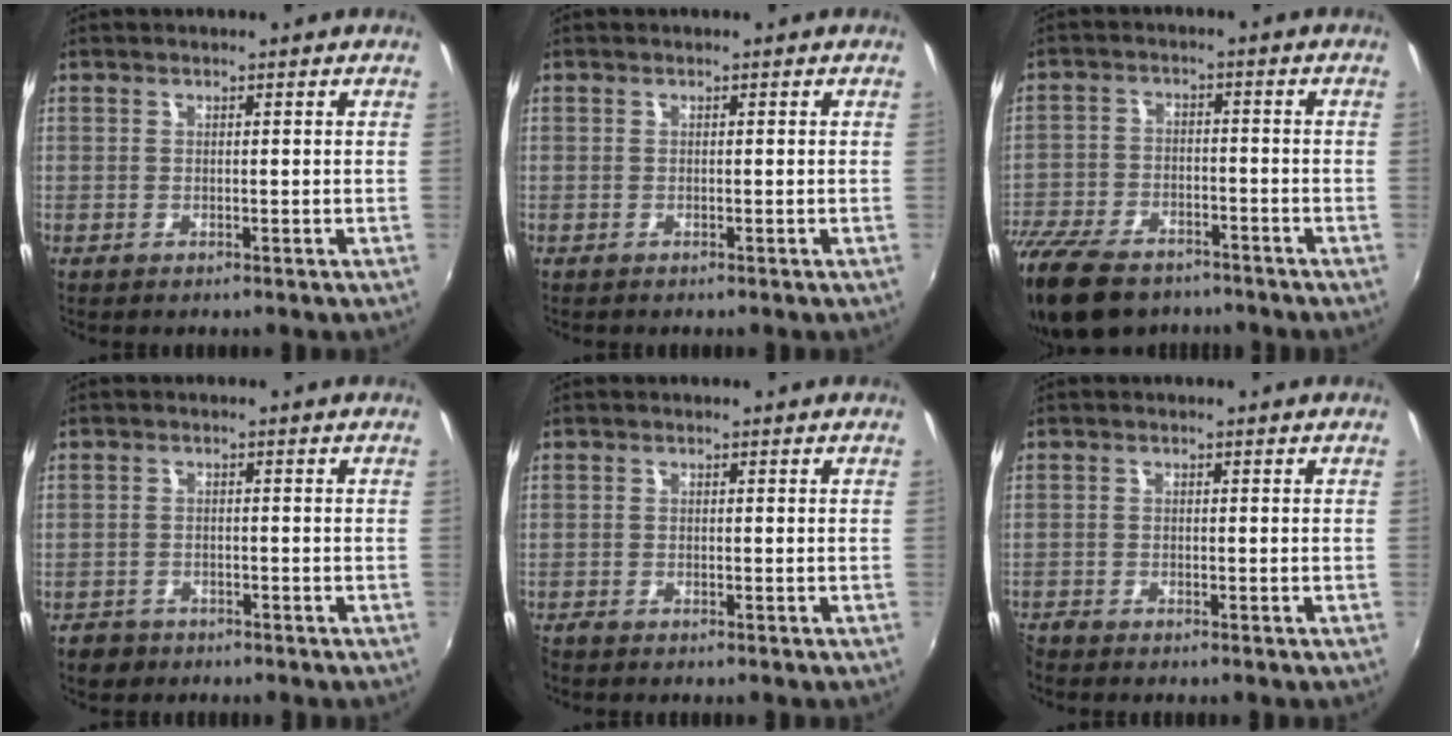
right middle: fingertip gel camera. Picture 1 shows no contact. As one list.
[{"total": 0.0}, {"total": 17.0, "force": [-12.8, 8.0, 7.8], "torque": [-0.198, -0.022, -0.218]}, {"total": 3.3, "force": [-2.5, 2.1, 0.6], "torque": [-0.026, -0.001, -0.043]}, {"total": 1.2, "force": [-1.2, 0.2, 0.3], "torque": [-0.008, -0.007, -0.024]}, {"total": 2.2, "force": [-2.1, 0.4, 0.4], "torque": [-0.014, -0.013, -0.045]}]